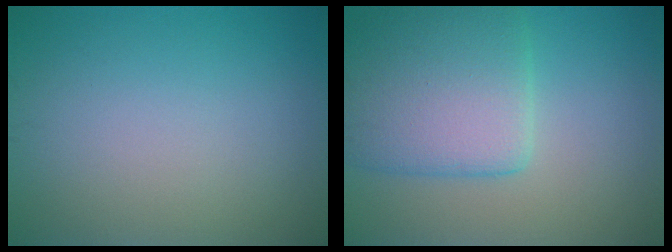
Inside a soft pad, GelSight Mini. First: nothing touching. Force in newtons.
{"total": 7.2, "press": 7.2, "slide": 0.5}